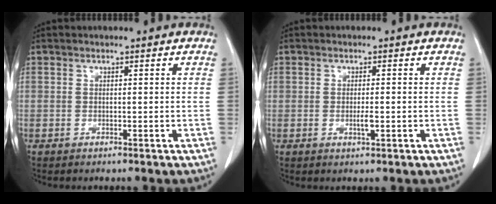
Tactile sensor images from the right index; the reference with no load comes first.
{"total": 1.7, "force": [-0.4, 0.3, 1.7], "torque": [-0.034, -0.003, -0.005]}